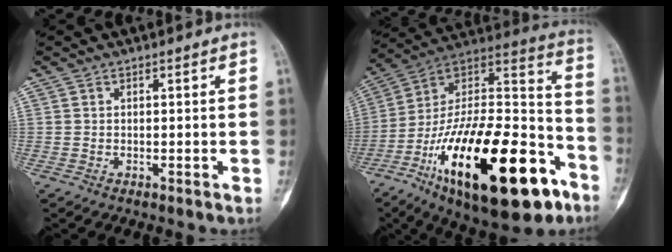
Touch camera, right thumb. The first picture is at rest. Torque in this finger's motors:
{"motor_torque": [3.06, 1.95, 2.22, -0.55, 0.79]}